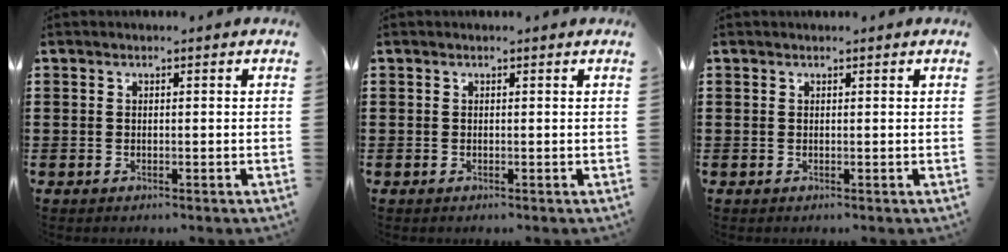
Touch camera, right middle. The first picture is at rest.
{"total": 0.0}
{"total": 0.0}